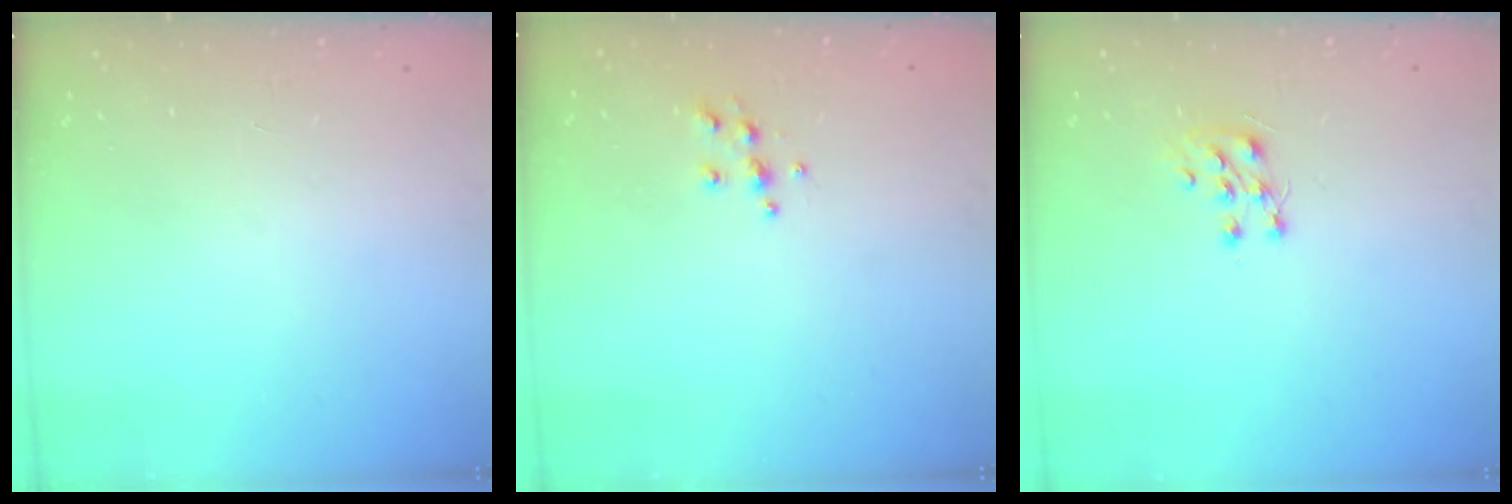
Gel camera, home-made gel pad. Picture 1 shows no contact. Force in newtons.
{"total": 5.6, "press": 5.6, "slide": 0.6}
{"total": 6.8, "press": 6.7, "slide": 0.6}